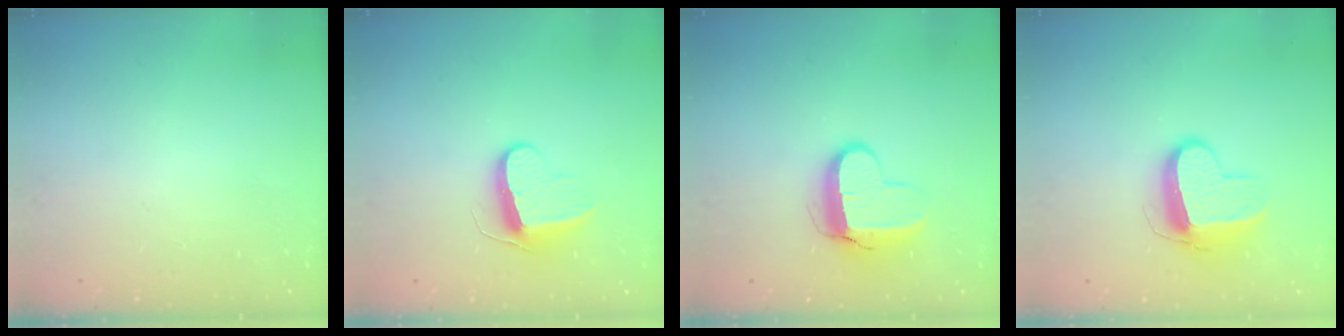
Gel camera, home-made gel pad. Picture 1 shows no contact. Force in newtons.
{"total": 9.9, "press": 9.9, "slide": 0.2}
{"total": 9.9, "press": 9.8, "slide": 0.9}
{"total": 11.1, "press": 11.1, "slide": 0.4}